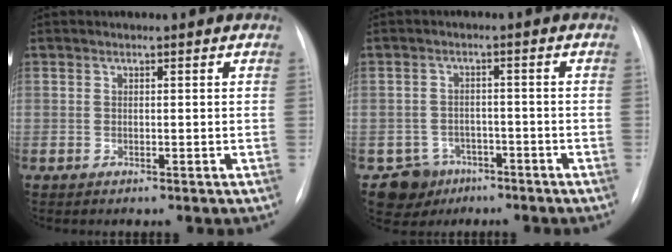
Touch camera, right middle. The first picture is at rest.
{"total": 5.2, "force": [-3.2, 4.1, -0.1], "torque": [0.005, 0.009, -0.048]}